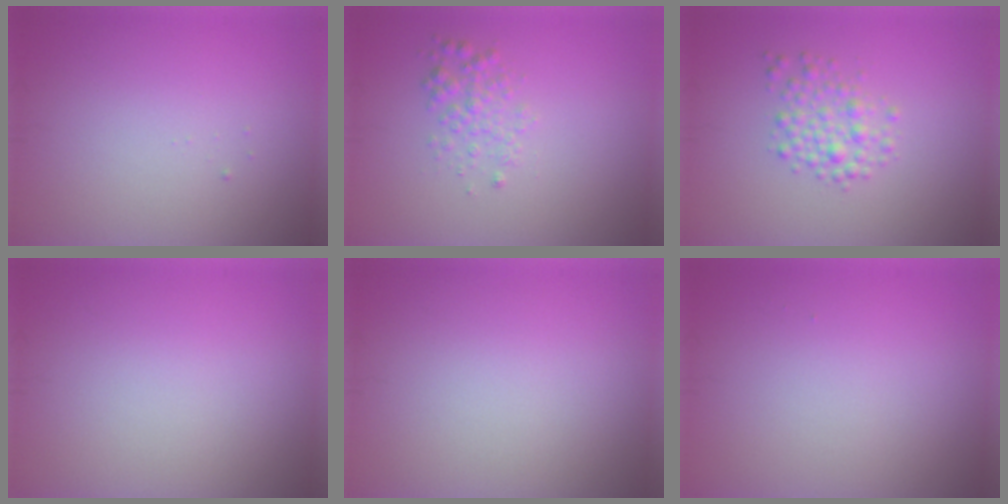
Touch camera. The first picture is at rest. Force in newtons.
{"total": 1.9, "press": 1.9, "slide": 0.0}
{"total": 2.6, "press": 2.6, "slide": 0.1}
{"total": 0.0}
{"total": 0.0}
{"total": 0.0}